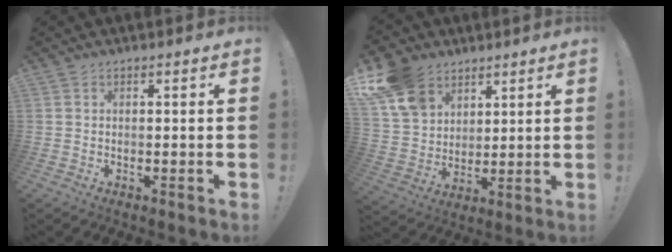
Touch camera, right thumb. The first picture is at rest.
{"total": 14.8, "force": [8.5, 10.5, 5.9], "torque": [-0.116, -0.045, 0.170]}